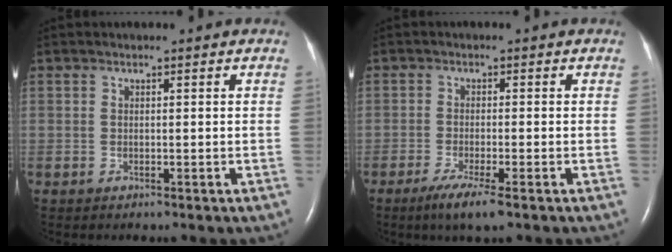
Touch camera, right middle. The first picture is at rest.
{"total": 4.7, "force": [-2.8, 0.2, 3.7], "torque": [-0.075, -0.015, -0.051]}